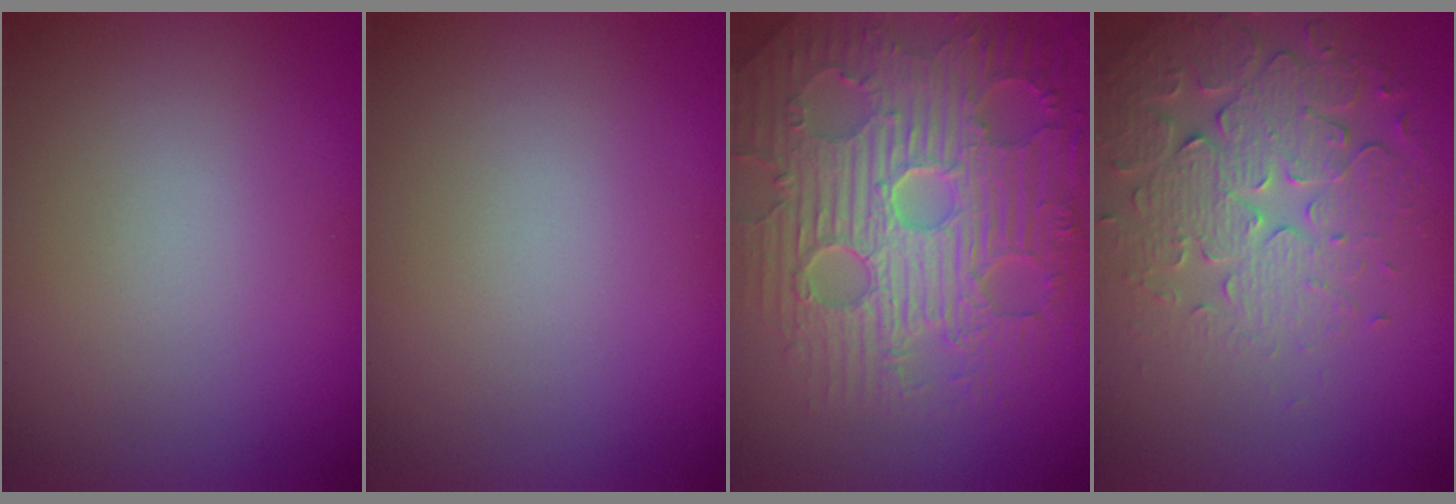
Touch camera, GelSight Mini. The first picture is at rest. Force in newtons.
{"total": 0.0}
{"total": 10.3, "press": 7.0, "slide": 7.6}
{"total": 5.1, "press": 4.5, "slide": 2.5}